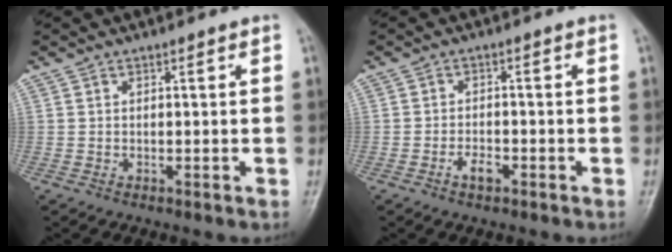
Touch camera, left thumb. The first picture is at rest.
{"total": 2.7, "force": [-1.5, 1.3, 1.8], "torque": [-0.031, 0.010, -0.028]}